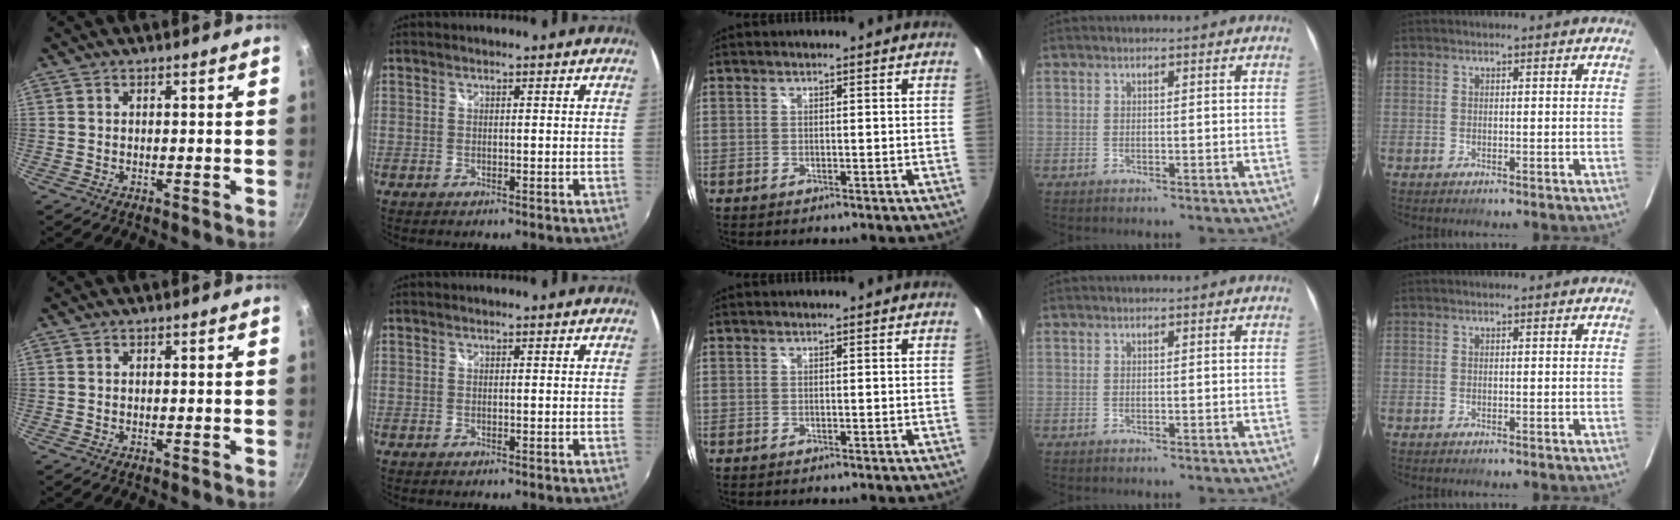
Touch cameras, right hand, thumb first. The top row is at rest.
{}